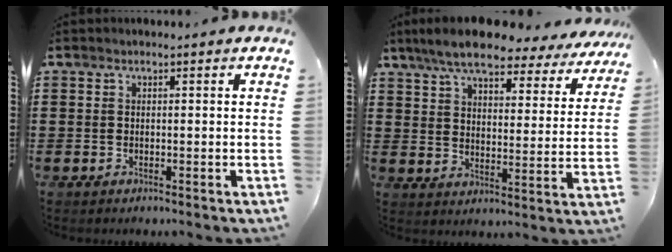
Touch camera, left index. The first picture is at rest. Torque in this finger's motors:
{"motor_torque": [1.57, 0.57, 1.05, 0.21]}